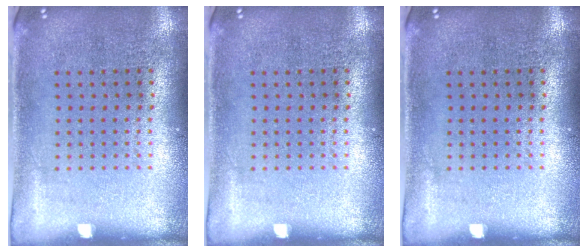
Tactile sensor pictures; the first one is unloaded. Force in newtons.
{"total": 0.0}
{"total": 0.0}